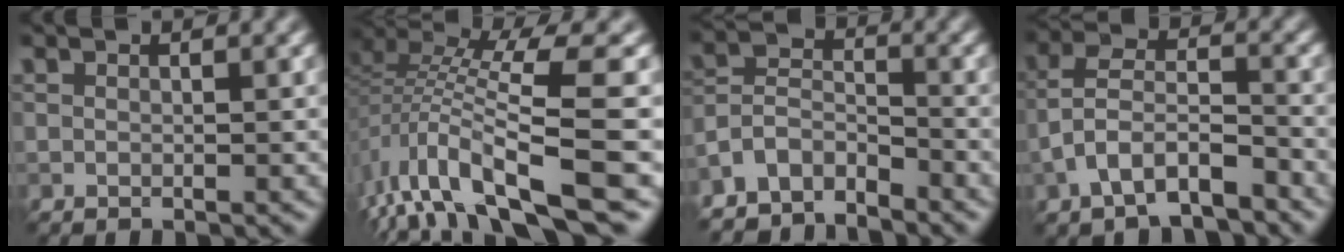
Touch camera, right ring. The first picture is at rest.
{"total": 9.7, "force": [-4.4, 2.6, 8.3], "torque": [-0.153, 0.020, -0.079]}
{"total": 5.2, "force": [-4.5, 2.1, 1.5], "torque": [-0.027, 0.000, -0.092]}
{"total": 5.9, "force": [-3.2, 2.8, 4.1], "torque": [-0.076, 0.003, -0.069]}